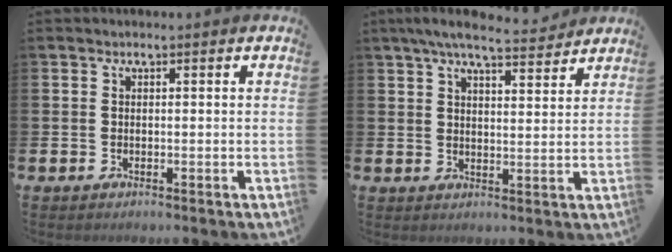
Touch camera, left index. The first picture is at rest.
{"total": 6.6, "force": [6.0, 0.8, 2.4], "torque": [-0.054, -0.024, 0.107]}